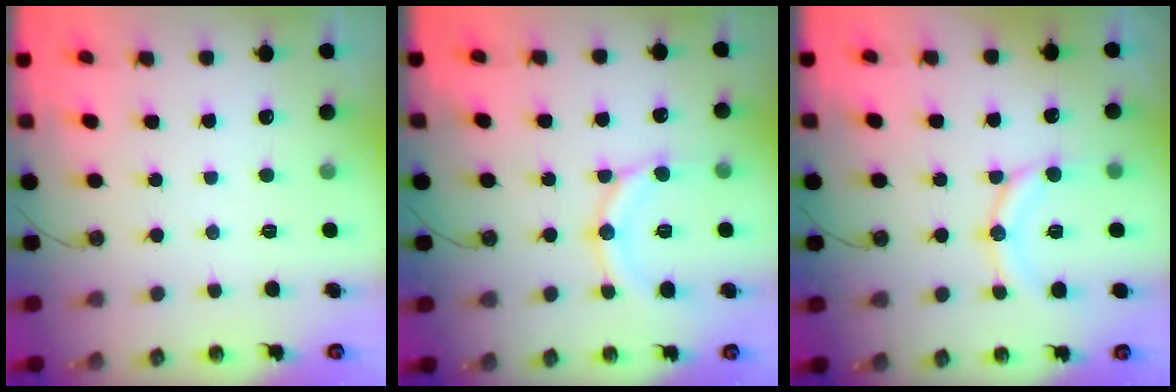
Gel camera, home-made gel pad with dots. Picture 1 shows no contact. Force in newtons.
{"total": 13.2, "press": 13.1, "slide": 1.4}
{"total": 12.0, "press": 11.7, "slide": 2.6}